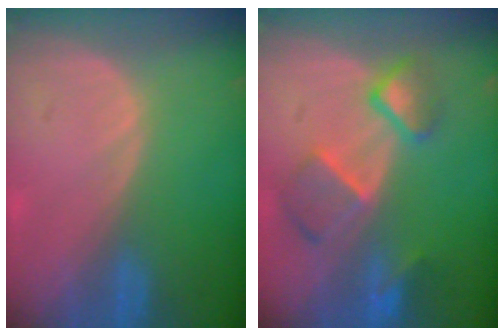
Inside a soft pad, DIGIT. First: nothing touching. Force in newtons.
{"total": 7.3, "press": 6.6, "slide": 3.2}